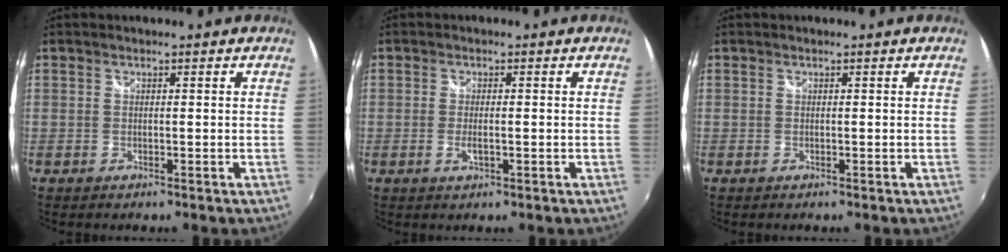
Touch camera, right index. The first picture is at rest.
{"total": 2.5, "force": [-0.6, 0.7, 2.3], "torque": [-0.043, -0.006, -0.008]}
{"total": 0.0}